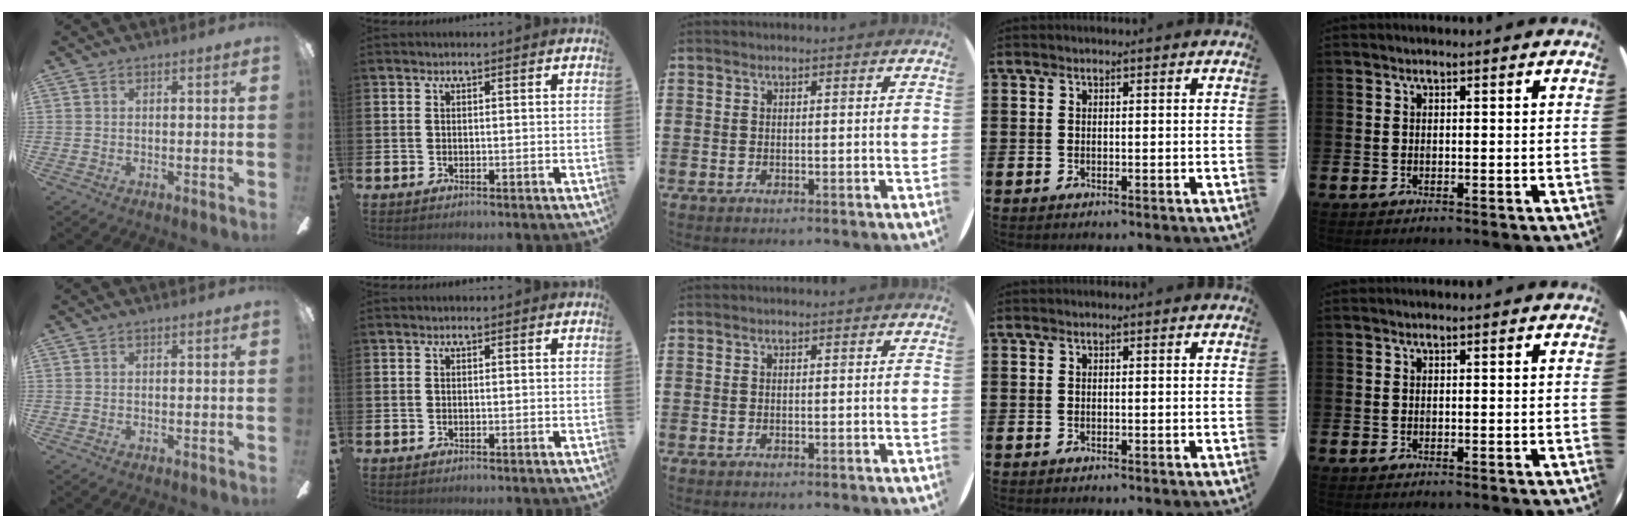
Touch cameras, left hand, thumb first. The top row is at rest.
{}